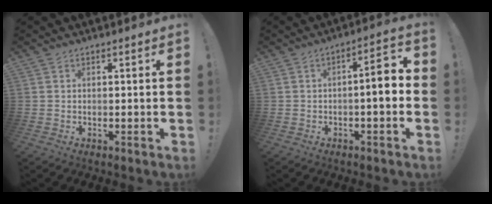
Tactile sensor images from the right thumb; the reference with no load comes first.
{"total": 7.0, "force": [-1.3, 1.5, 6.7], "torque": [-0.100, 0.003, -0.027]}